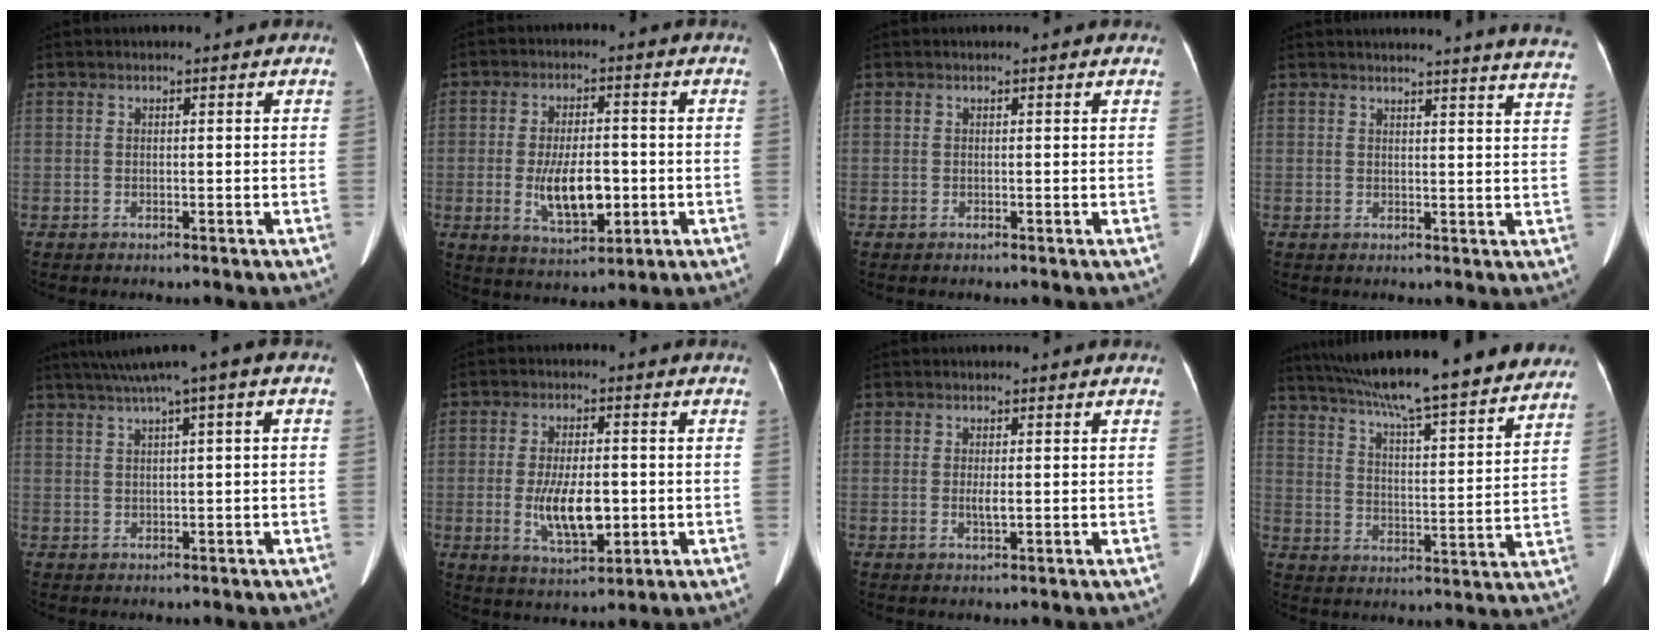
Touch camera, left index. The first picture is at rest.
{"total": 9.1, "force": [-1.8, 3.6, 8.1], "torque": [-0.155, -0.005, -0.023]}
{"total": 0.8, "force": [0.8, 0.2, 0.2], "torque": [-0.009, 0.002, -0.001]}
{"total": 19.2, "force": [18.4, -0.2, 5.5], "torque": [-0.069, -0.075, 0.194]}
{"total": 6.3, "force": [3.2, 0.0, 5.5], "torque": [-0.090, 0.035, 0.054]}
{"total": 8.9, "force": [-1.5, 3.4, 8.1], "torque": [-0.157, -0.009, -0.020]}
{"total": 1.6, "force": [-0.1, 0.3, 1.5], "torque": [-0.033, -0.002, -0.002]}
{"total": 27.5, "force": [24.1, 2.7, 13.0], "torque": [-0.208, -0.012, 0.325]}